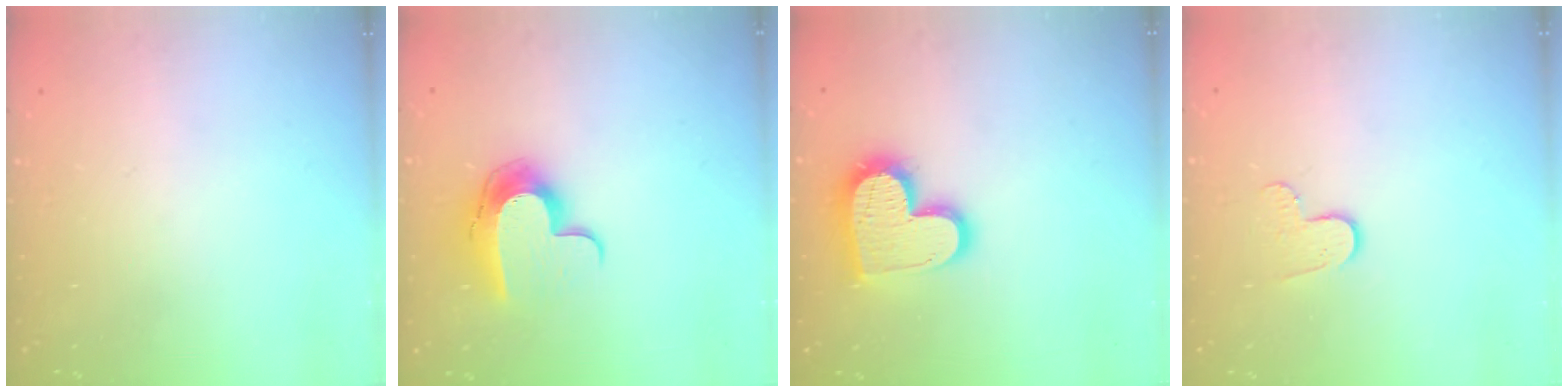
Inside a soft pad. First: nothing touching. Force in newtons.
{"total": 11.3, "press": 11.3, "slide": 0.2}
{"total": 16.1, "press": 16.0, "slide": 1.2}
{"total": 6.2, "press": 6.1, "slide": 0.5}